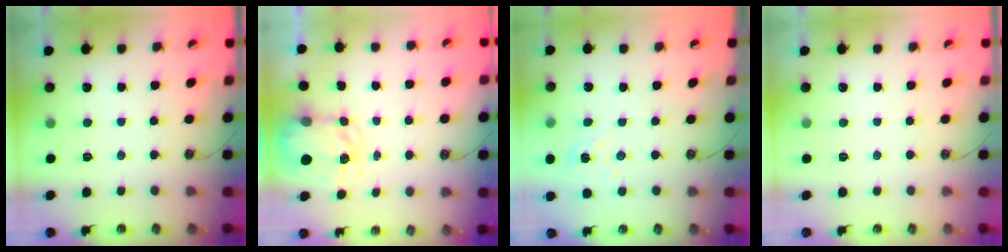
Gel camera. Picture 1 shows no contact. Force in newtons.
{"total": 3.7, "press": 3.7, "slide": 0.6}
{"total": 1.3, "press": 1.3, "slide": 0.2}
{"total": 0.0}